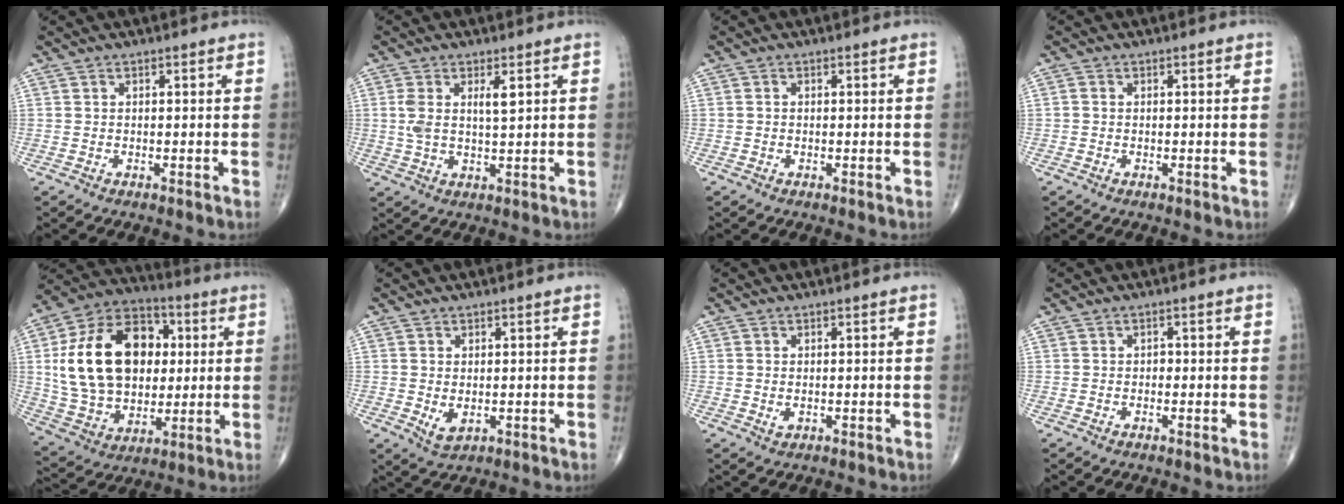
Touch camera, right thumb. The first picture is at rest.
{"total": 5.3, "force": [1.6, 1.8, 4.7], "torque": [-0.091, -0.004, 0.035]}
{"total": 0.5, "force": [-0.1, 0.5, 0.2], "torque": [-0.002, 0.001, -0.002]}
{"total": 0.7, "force": [-0.1, 0.6, 0.4], "torque": [-0.006, 0.000, -0.004]}
{"total": 24.9, "force": [3.6, 17.5, 17.4], "torque": [-0.292, 0.011, 0.073]}
{"total": 2.9, "force": [-0.2, 1.8, 2.3], "torque": [-0.035, -0.006, 0.006]}
{"total": 1.1, "force": [0.0, 0.8, 0.8], "torque": [-0.013, -0.003, 0.001]}
{"total": 0.7, "force": [-0.1, 0.5, 0.4], "torque": [0.001, 0.004, -0.006]}